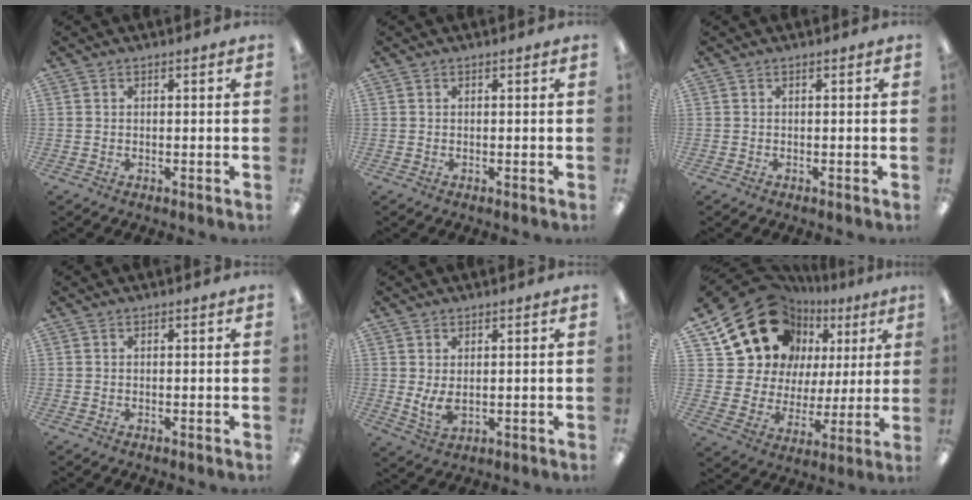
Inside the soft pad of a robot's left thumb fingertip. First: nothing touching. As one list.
[{"total": 0.0}, {"total": 0.0}, {"total": 0.0}, {"total": 4.9, "force": [0.5, 2.8, 4.0], "torque": [-0.083, -0.006, 0.007]}, {"total": 19.8, "force": [11.5, 14.3, 7.4], "torque": [-0.139, -0.064, 0.227]}]